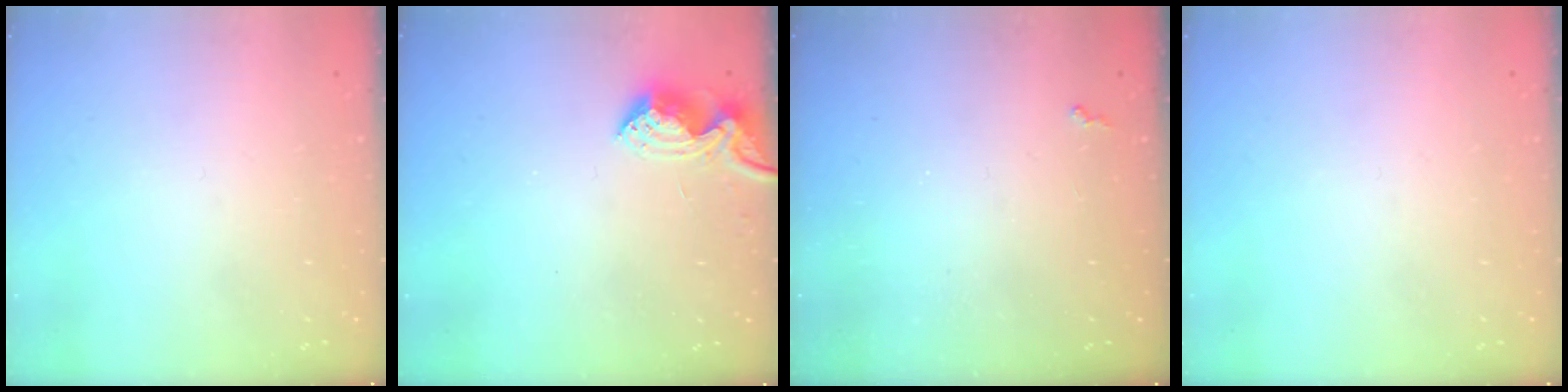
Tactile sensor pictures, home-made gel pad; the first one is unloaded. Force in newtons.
{"total": 8.9, "press": 8.9, "slide": 0.4}
{"total": 2.3, "press": 2.3, "slide": 0.5}
{"total": 0.0}